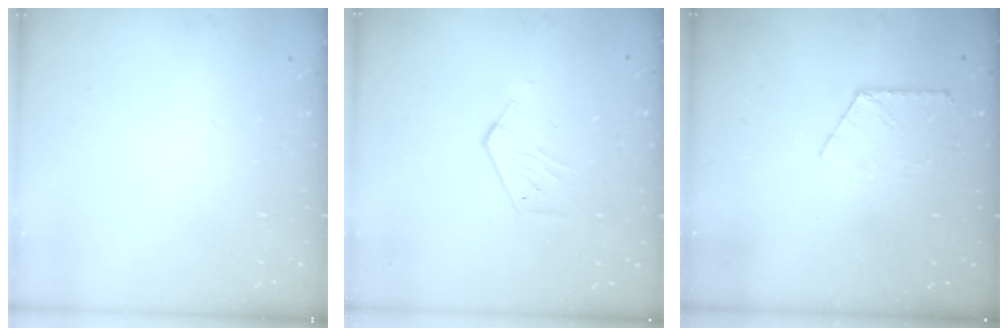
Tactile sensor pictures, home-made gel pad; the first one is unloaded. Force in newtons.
{"total": 4.7, "press": 4.7, "slide": 0.4}
{"total": 4.9, "press": 4.9, "slide": 0.6}